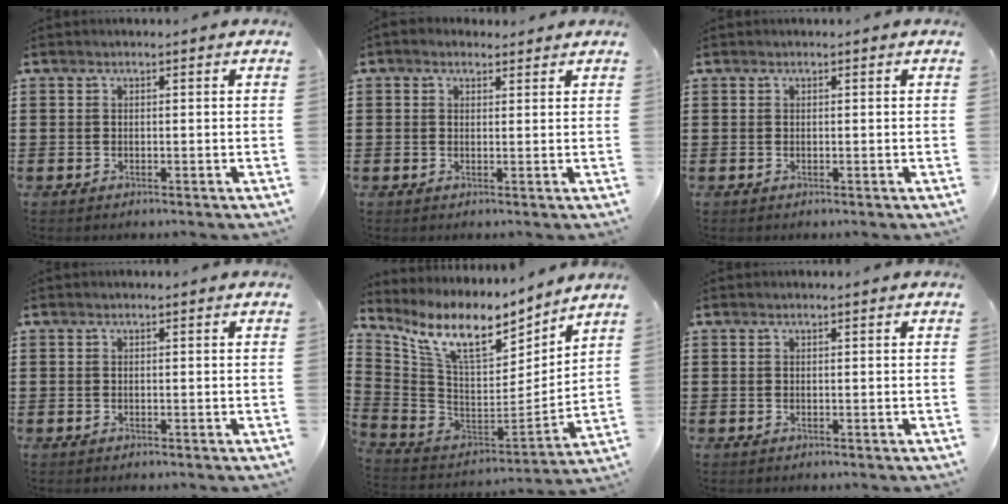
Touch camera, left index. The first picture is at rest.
{"total": 1.4, "force": [1.0, 0.9, 0.3], "torque": [-0.009, 0.006, 0.020]}
{"total": 0.0}
{"total": 0.0}
{"total": 11.2, "force": [7.7, 3.4, 7.4], "torque": [-0.174, -0.045, 0.134]}
{"total": 0.0}